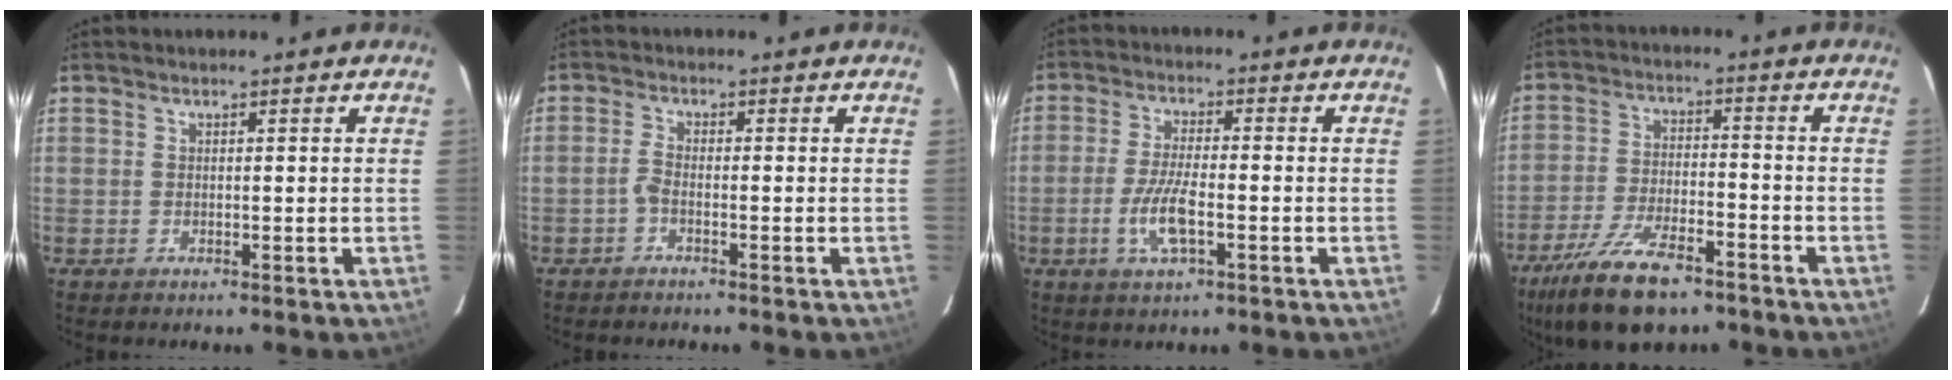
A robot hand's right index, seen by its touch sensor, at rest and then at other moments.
{"total": 1.7, "force": [-1.1, 0.4, 1.3], "torque": [-0.035, 0.005, -0.026]}
{"total": 7.4, "force": [-2.5, 1.9, 6.6], "torque": [-0.140, -0.005, -0.050]}
{"total": 15.3, "force": [-10.9, 5.7, 9.1], "torque": [-0.203, -0.026, -0.193]}